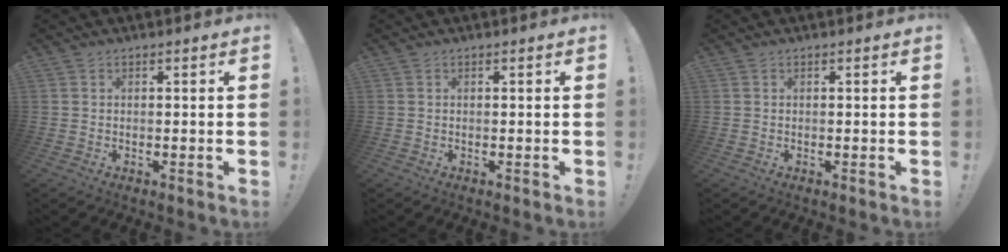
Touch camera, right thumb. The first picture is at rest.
{"total": 0.0}
{"total": 0.0}